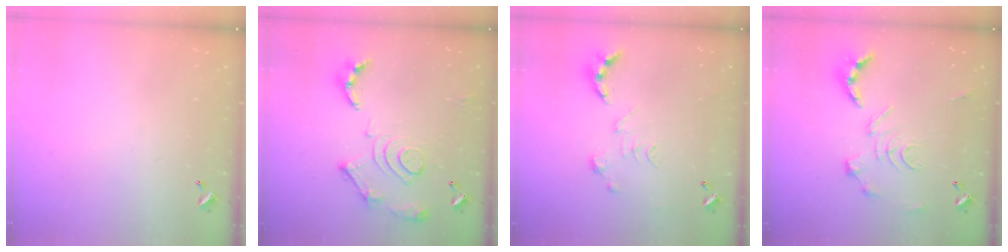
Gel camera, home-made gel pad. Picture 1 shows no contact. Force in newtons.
{"total": 16.8, "press": 16.7, "slide": 1.6}
{"total": 0.8, "press": 0.8, "slide": 0.3}
{"total": 2.9, "press": 2.3, "slide": 1.7}